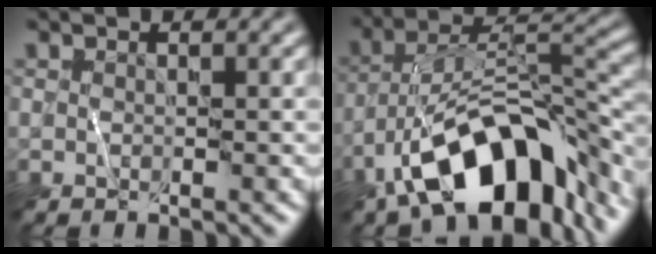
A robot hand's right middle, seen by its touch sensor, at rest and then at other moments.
{"total": 13.4, "force": [-7.2, 6.2, 9.4], "torque": [-0.140, 0.008, -0.133]}